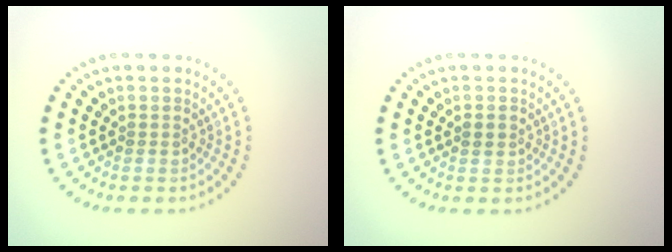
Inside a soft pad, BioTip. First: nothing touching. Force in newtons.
{"total": 1.2, "press": 1.2, "slide": 0.1}